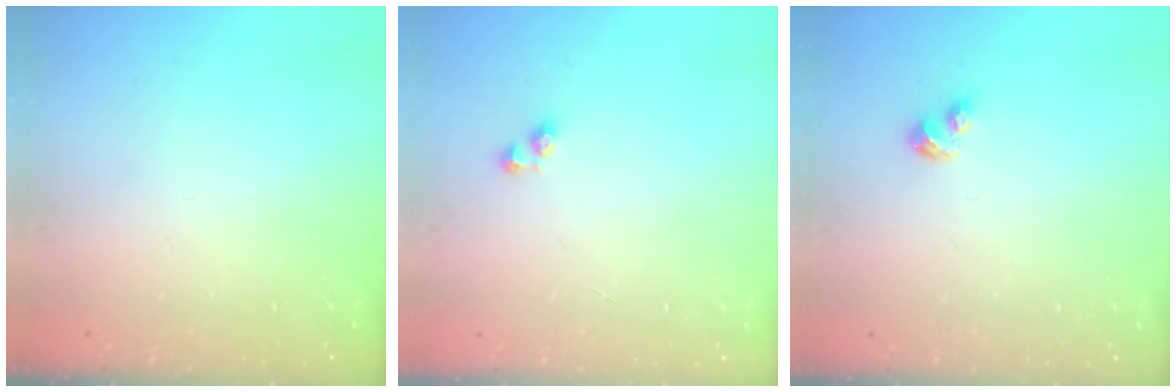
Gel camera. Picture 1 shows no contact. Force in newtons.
{"total": 2.9, "press": 2.9, "slide": 0.1}
{"total": 1.9, "press": 1.8, "slide": 0.4}